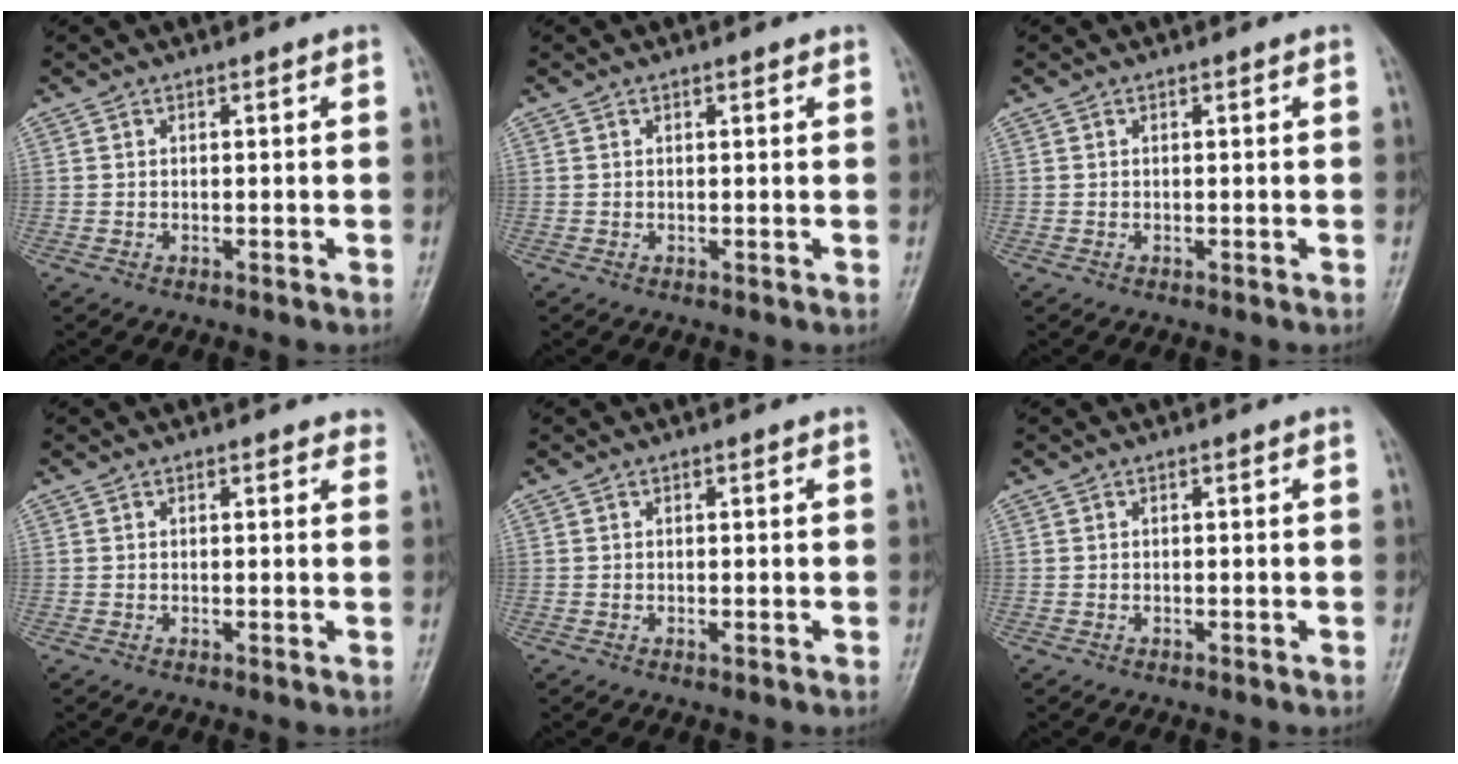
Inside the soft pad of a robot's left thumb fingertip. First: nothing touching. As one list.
[{"total": 0.7, "force": [0.5, 0.3, 0.4], "torque": [-0.005, -0.002, 0.004]}, {"total": 0.0}, {"total": 1.9, "force": [1.4, 0.9, 0.8], "torque": [0.010, -0.002, 0.009]}, {"total": 0.6, "force": [0.1, 0.2, 0.5], "torque": [-0.008, -0.001, 0.001]}, {"total": 0.0}]